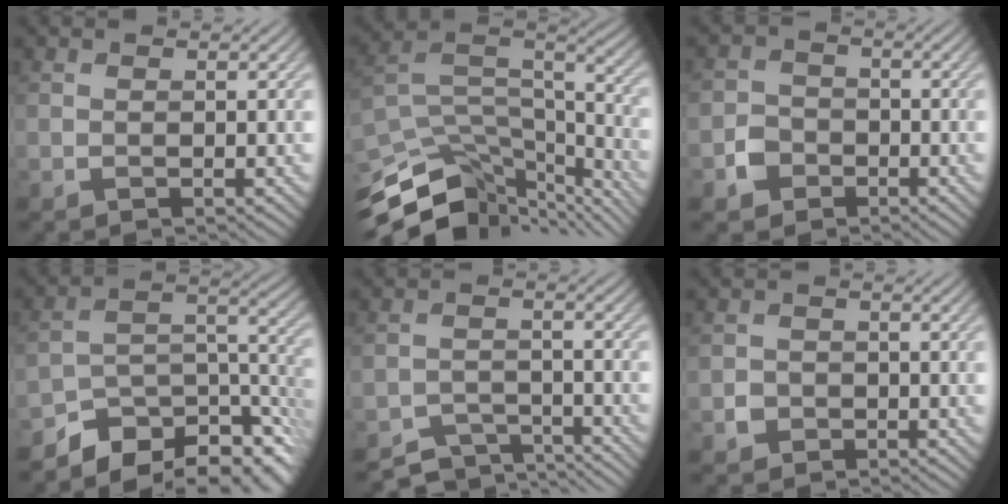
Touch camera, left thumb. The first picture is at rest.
{"total": 12.1, "force": [-7.9, 5.4, 7.5], "torque": [-0.184, -0.013, -0.119]}
{"total": 3.2, "force": [-1.7, 2.6, 0.8], "torque": [-0.019, 0.001, -0.038]}
{"total": 12.4, "force": [-9.7, 4.8, 6.0], "torque": [-0.101, -0.011, -0.155]}
{"total": 5.3, "force": [-4.9, 1.5, 1.4], "torque": [-0.024, -0.005, -0.077]}
{"total": 1.5, "force": [-0.7, 1.3, 0.3], "torque": [0.001, 0.000, -0.016]}